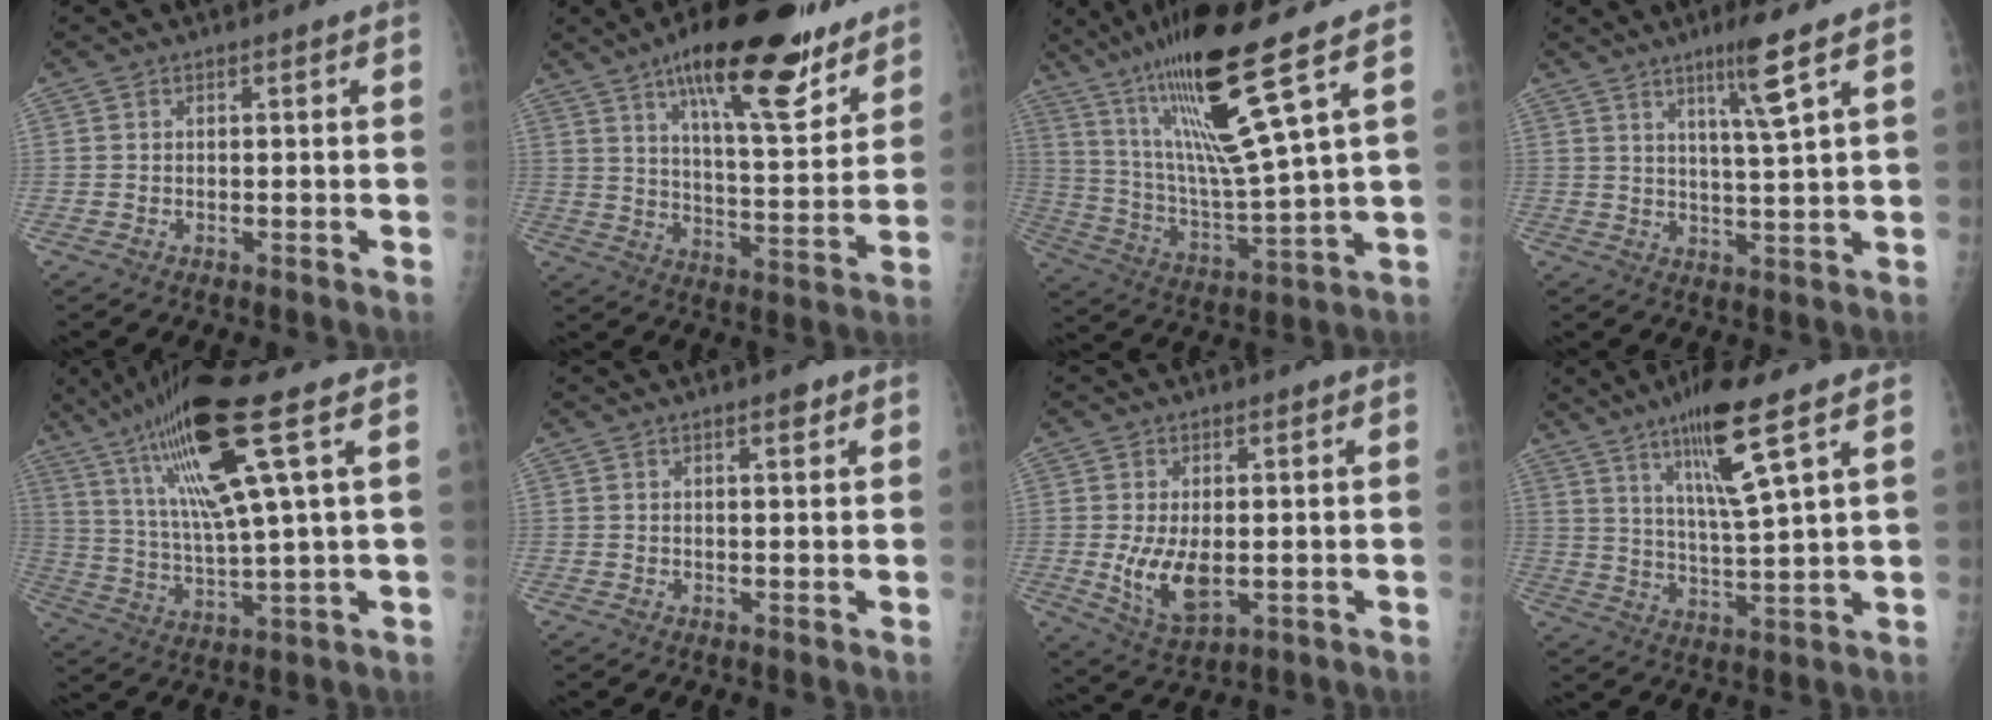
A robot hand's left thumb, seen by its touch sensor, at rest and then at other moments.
{"total": 20.9, "force": [13.6, 6.2, 14.6], "torque": [-0.191, -0.065, 0.214]}
{"total": 19.7, "force": [11.5, 0.8, 16.0], "torque": [-0.290, -0.058, 0.209]}
{"total": 7.4, "force": [4.2, -0.7, 6.0], "torque": [-0.107, -0.030, 0.078]}
{"total": 18.3, "force": [8.7, 1.3, 16.0], "torque": [-0.309, -0.022, 0.159]}
{"total": 2.0, "force": [1.3, 0.5, 1.4], "torque": [-0.017, -0.006, 0.019]}
{"total": 8.2, "force": [-0.3, 4.2, 7.1], "torque": [-0.123, -0.019, 0.006]}
{"total": 12.7, "force": [7.0, 0.9, 10.6], "torque": [-0.193, -0.039, 0.128]}